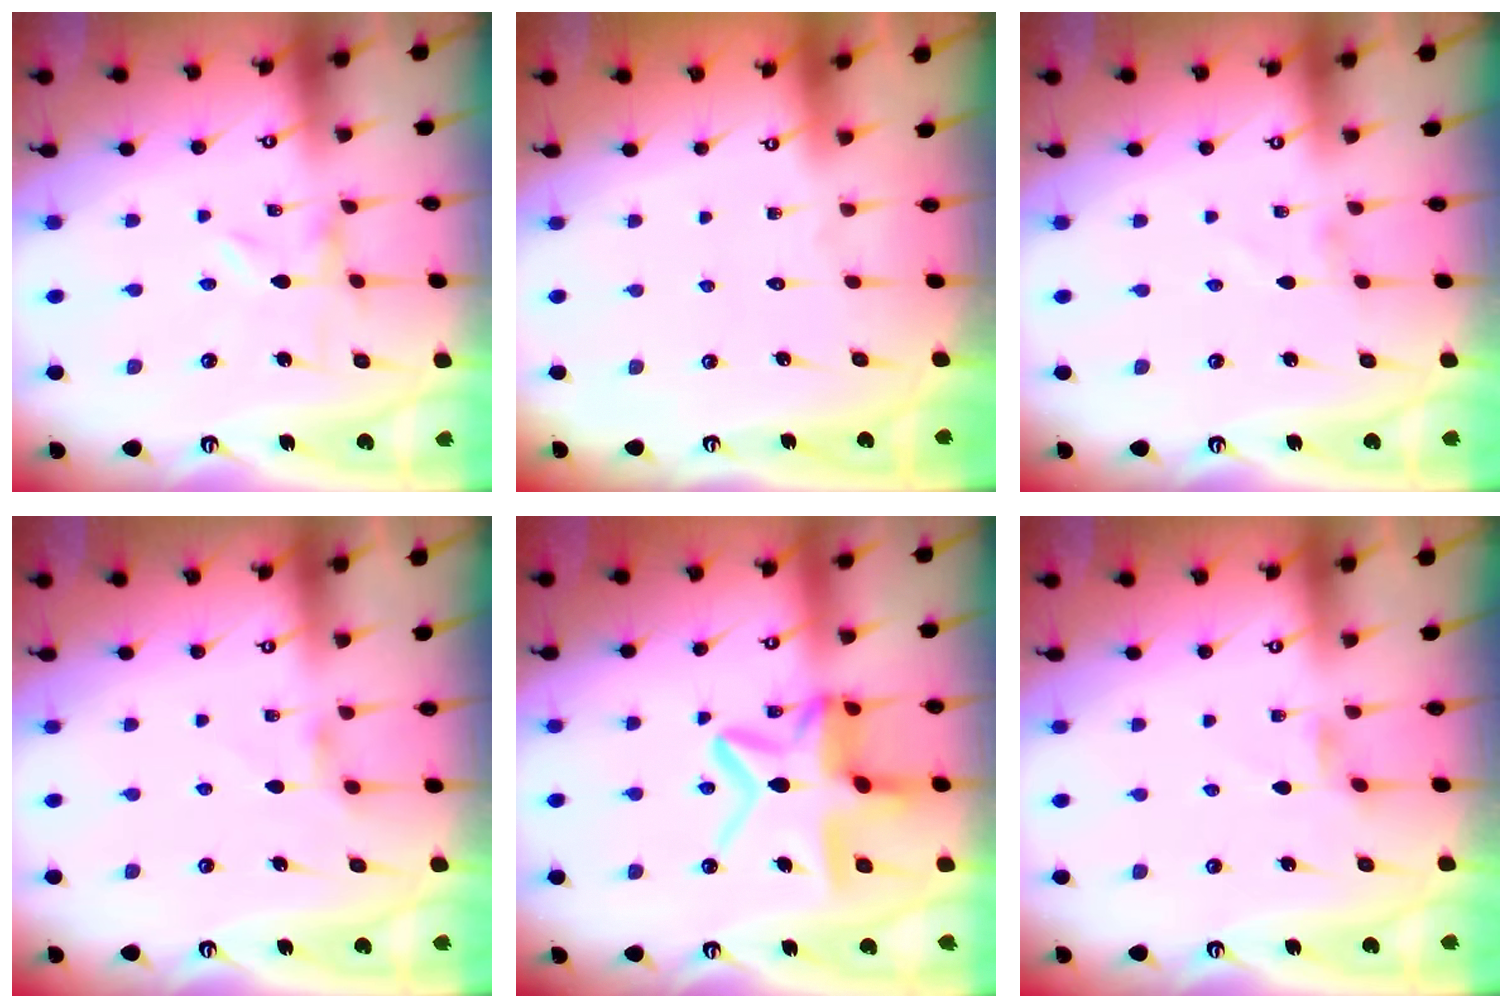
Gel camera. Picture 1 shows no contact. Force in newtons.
{"total": 1.7, "press": 1.7, "slide": 0.2}
{"total": 1.4, "press": 1.4, "slide": 0.0}
{"total": 2.9, "press": 2.9, "slide": 0.4}
{"total": 15.5, "press": 15.5, "slide": 1.2}
{"total": 2.1, "press": 2.1, "slide": 0.3}